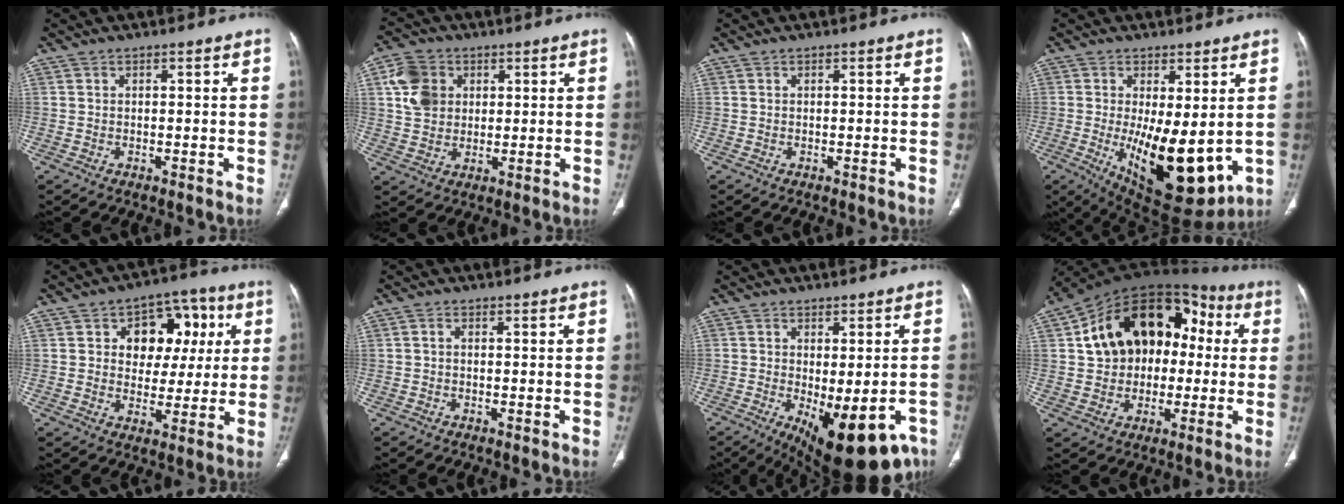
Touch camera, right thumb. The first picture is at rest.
{"total": 8.5, "force": [2.4, 6.9, 4.4], "torque": [-0.065, 0.000, 0.044]}
{"total": 0.0}
{"total": 16.0, "force": [-1.6, 6.7, 14.4], "torque": [-0.212, -0.035, -0.001]}
{"total": 13.0, "force": [3.1, 9.5, 8.3], "torque": [-0.053, 0.010, 0.044]}
{"total": 0.6, "force": [-0.1, 0.4, 0.4], "torque": [-0.007, 0.001, -0.005]}
{"total": 15.8, "force": [-7.7, 6.7, 12.0], "torque": [-0.133, -0.010, -0.094]}
{"total": 21.6, "force": [2.7, 15.3, 15.0], "torque": [-0.207, 0.045, 0.041]}